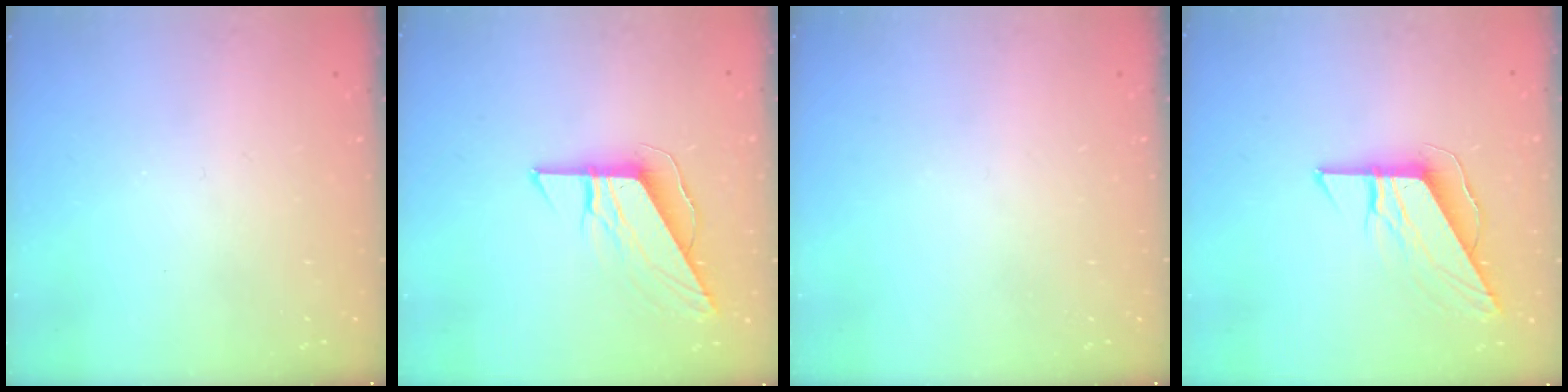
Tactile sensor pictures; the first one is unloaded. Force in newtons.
{"total": 9.1, "press": 9.1, "slide": 0.7}
{"total": 0.0}
{"total": 9.1, "press": 9.1, "slide": 0.7}